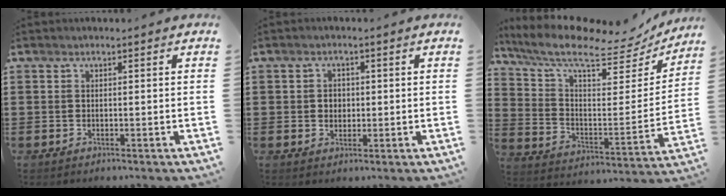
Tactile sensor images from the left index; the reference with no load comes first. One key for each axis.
{"total": 2.0, "fx": 0.3, "fy": 1.8, "fz": 1.0, "tx": -0.025, "ty": 0.009, "tz": 0.002}
{"total": 10.7, "fx": 8.4, "fy": 2.5, "fz": 6.1, "tx": -0.142, "ty": -0.053, "tz": 0.140}